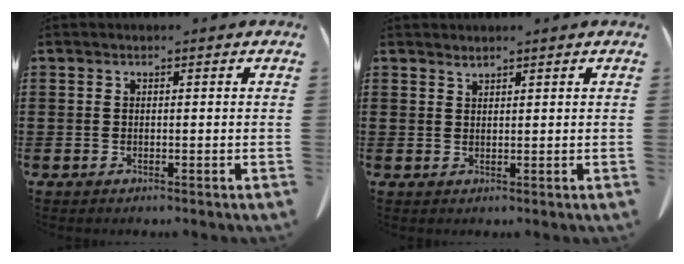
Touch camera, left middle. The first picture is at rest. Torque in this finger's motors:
{"motor_torque": [0.04, 0.05, -0.04, 0.00]}